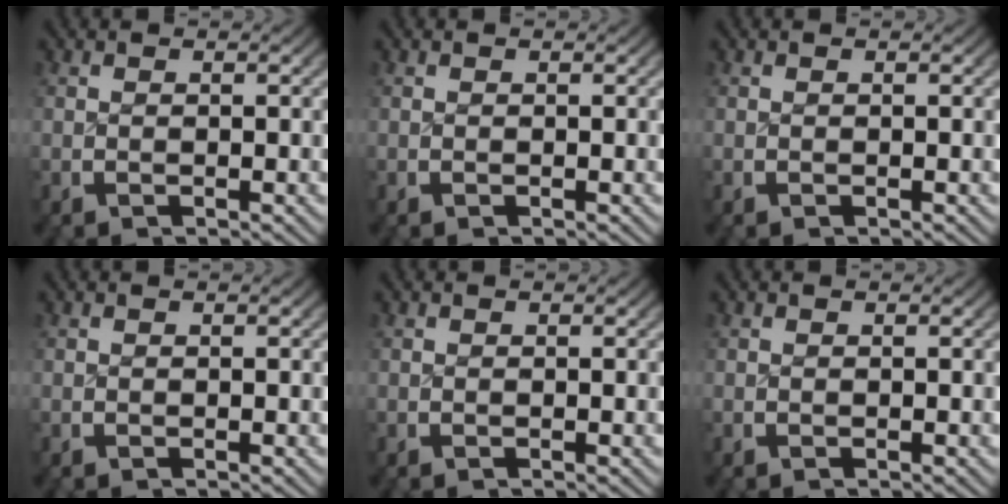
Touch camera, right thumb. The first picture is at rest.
{"total": 0.0}
{"total": 0.0}
{"total": 0.0}
{"total": 0.0}
{"total": 0.0}